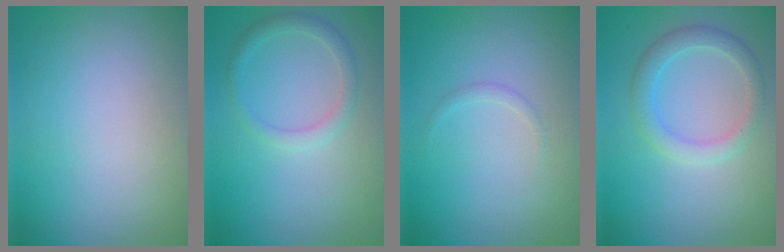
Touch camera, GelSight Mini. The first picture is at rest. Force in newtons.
{"total": 1.8, "press": 1.8, "slide": 0.0}
{"total": 0.6, "press": 0.6, "slide": 0.1}
{"total": 2.6, "press": 2.6, "slide": 0.2}